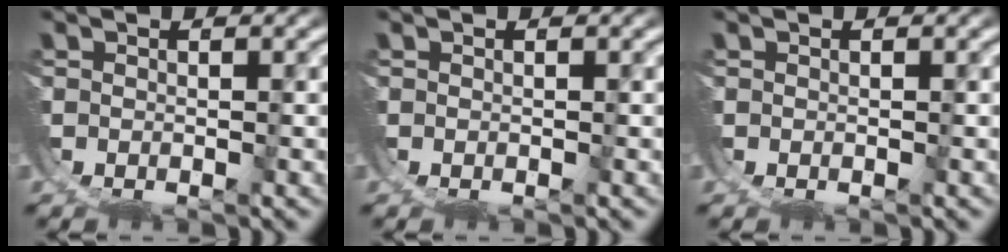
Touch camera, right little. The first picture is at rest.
{"total": 2.6, "force": [0.0, -2.6, -0.6], "torque": [0.027, -0.010, 0.013]}
{"total": 0.0}